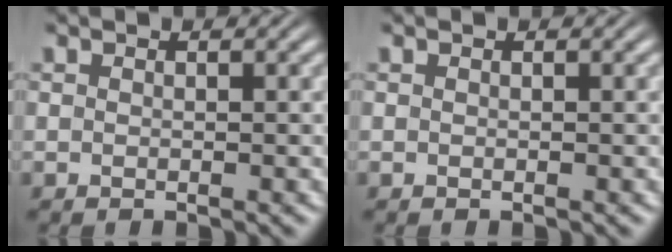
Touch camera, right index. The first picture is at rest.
{"total": 0.0}